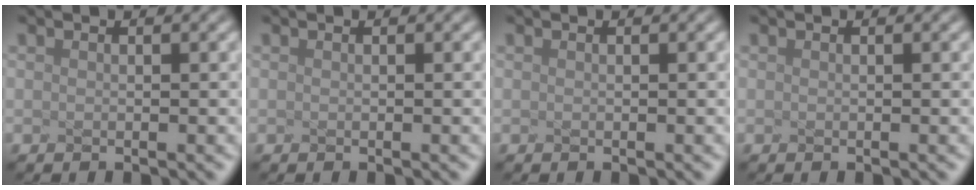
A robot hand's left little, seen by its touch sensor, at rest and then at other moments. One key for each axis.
{"total": 0.0}
{"total": 0.0}
{"total": 0.0}